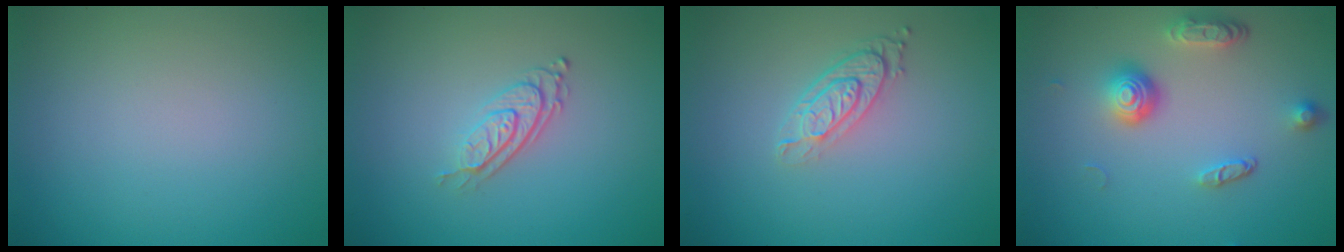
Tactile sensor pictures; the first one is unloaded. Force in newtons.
{"total": 2.8, "press": 2.0, "slide": 2.1}
{"total": 3.2, "press": 2.3, "slide": 2.2}
{"total": 3.9, "press": 2.9, "slide": 2.7}